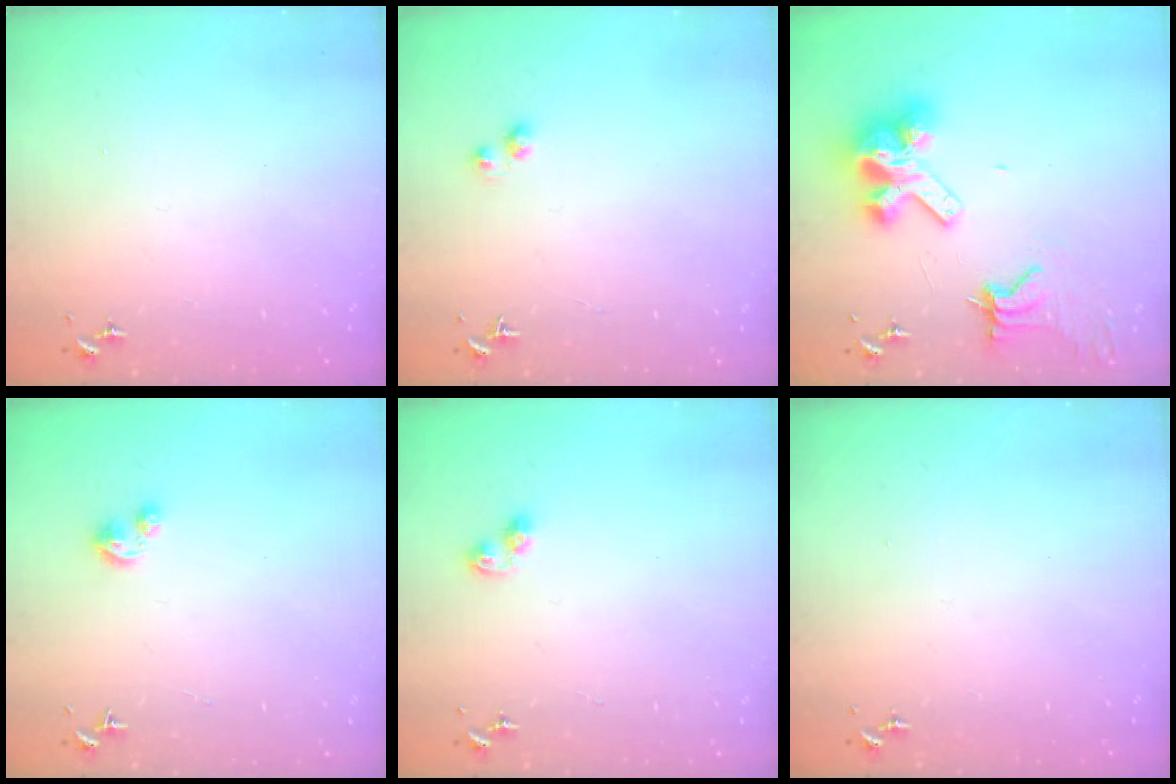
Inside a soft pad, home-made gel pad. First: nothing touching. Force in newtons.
{"total": 3.1, "press": 3.1, "slide": 0.5}
{"total": 15.2, "press": 15.0, "slide": 2.0}
{"total": 3.0, "press": 2.9, "slide": 0.3}
{"total": 4.6, "press": 4.6, "slide": 0.5}
{"total": 0.0}